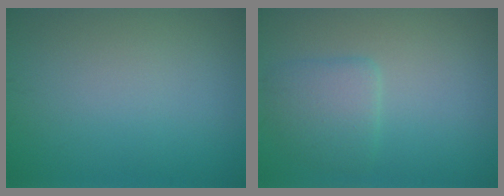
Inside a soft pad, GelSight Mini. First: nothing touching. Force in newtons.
{"total": 2.9, "press": 2.9, "slide": 0.3}